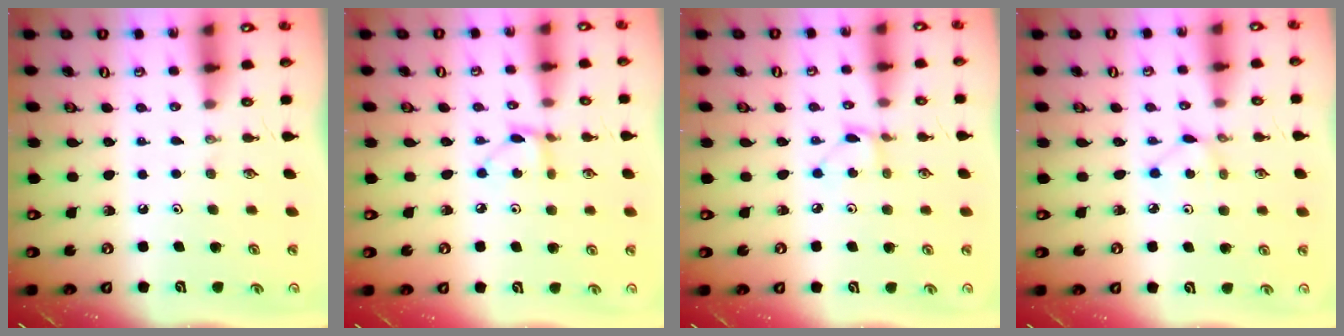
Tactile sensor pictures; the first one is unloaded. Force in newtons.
{"total": 4.8, "press": 4.7, "slide": 0.5}
{"total": 2.8, "press": 2.8, "slide": 0.3}
{"total": 2.7, "press": 2.6, "slide": 0.3}